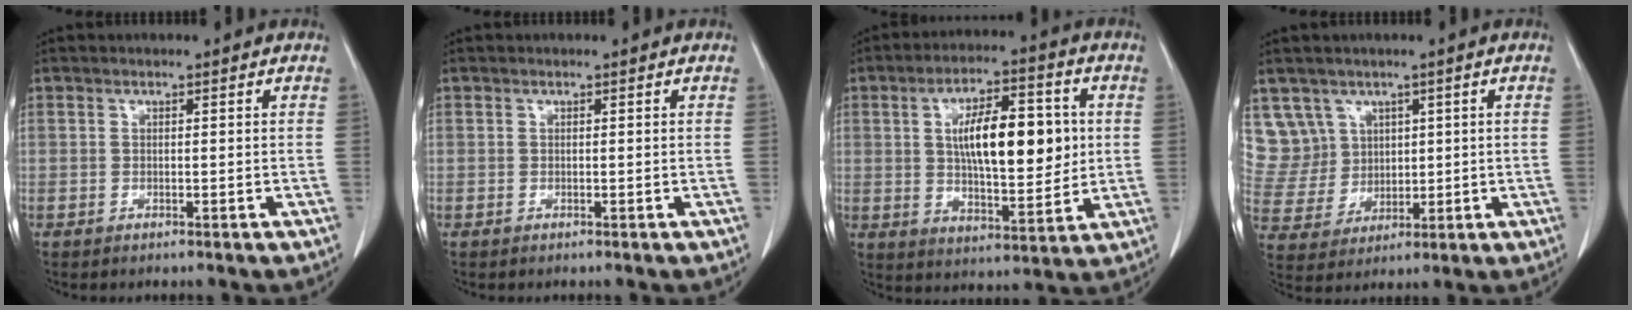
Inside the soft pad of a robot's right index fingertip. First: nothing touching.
{"total": 0.0}
{"total": 14.1, "force": [2.1, 5.0, 13.0], "torque": [-0.216, 0.012, 0.036]}
{"total": 8.3, "force": [4.3, 7.1, 0.0], "torque": [-0.009, 0.026, 0.103]}